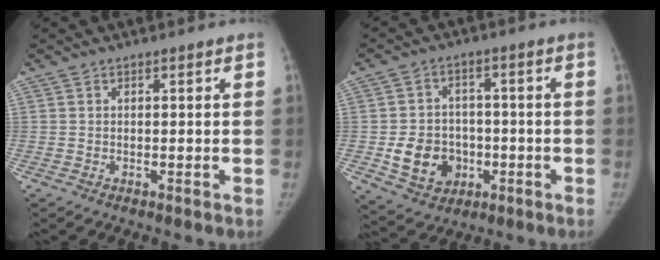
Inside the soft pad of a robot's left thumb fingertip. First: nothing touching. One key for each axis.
{"total": 10.3, "fx": -2.5, "fy": 8.7, "fz": 5.0, "tx": -0.048, "ty": 0.011, "tz": -0.031}